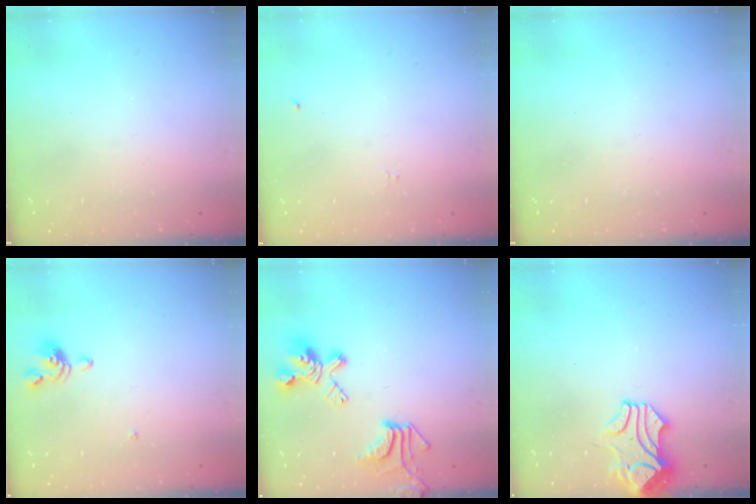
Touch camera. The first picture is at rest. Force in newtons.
{"total": 0.0}
{"total": 0.0}
{"total": 2.1, "press": 2.1, "slide": 0.3}
{"total": 8.4, "press": 8.2, "slide": 1.5}
{"total": 0.0}